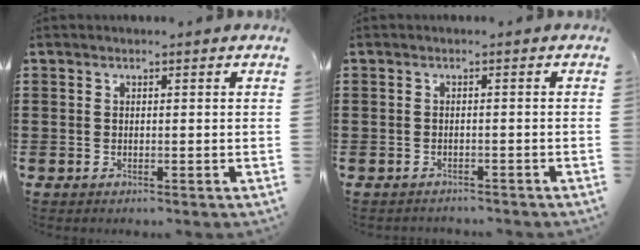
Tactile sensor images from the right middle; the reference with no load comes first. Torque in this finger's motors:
{"motor_torque": [0.00, 0.19, -0.03, -0.01]}